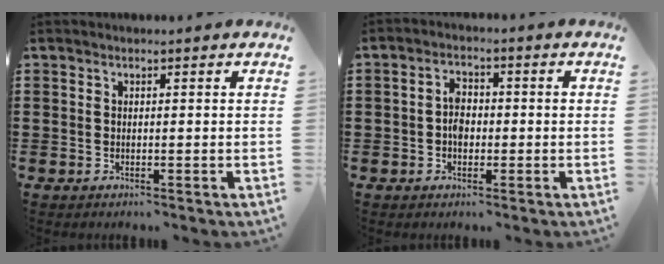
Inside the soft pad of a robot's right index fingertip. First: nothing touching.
{"total": 3.4, "force": [-0.5, 2.1, 2.6], "torque": [-0.051, 0.005, -0.010]}